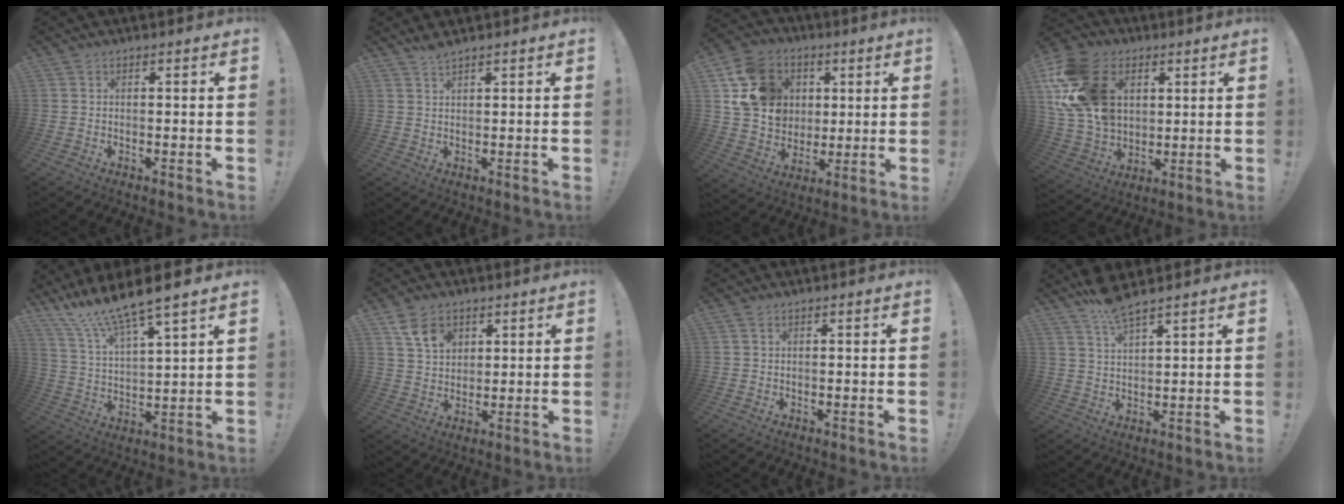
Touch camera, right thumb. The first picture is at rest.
{"total": 2.5, "force": [2.3, 0.2, 1.1], "torque": [-0.020, -0.010, 0.040]}
{"total": 16.9, "force": [4.8, 14.3, 7.5], "torque": [-0.119, -0.001, 0.109]}
{"total": 22.8, "force": [6.9, 16.4, 14.3], "torque": [-0.277, -0.019, 0.135]}
{"total": 11.2, "force": [9.9, -0.7, 5.0], "torque": [-0.116, -0.079, 0.170]}
{"total": 8.4, "force": [4.7, 5.6, 4.0], "torque": [-0.063, -0.015, 0.090]}
{"total": 0.6, "force": [0.3, 0.4, 0.4], "torque": [-0.008, 0.000, 0.006]}
{"total": 7.2, "force": [6.0, 1.3, 3.8], "torque": [-0.072, -0.030, 0.108]}